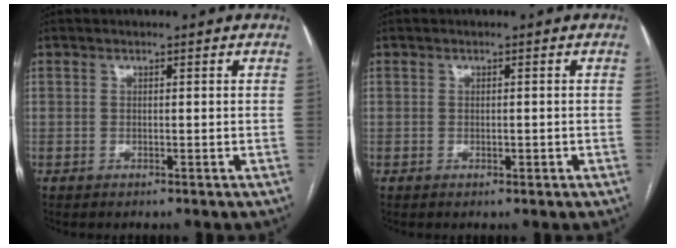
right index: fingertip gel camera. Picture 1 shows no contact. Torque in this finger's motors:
{"motor_torque": [-0.05, 0.07, -0.03, 0.00]}